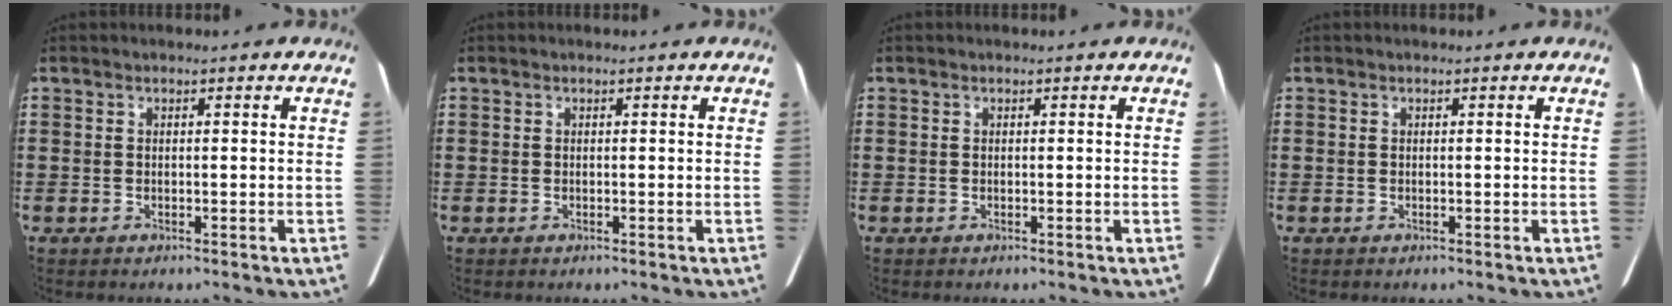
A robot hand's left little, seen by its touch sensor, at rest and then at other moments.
{"total": 0.0}
{"total": 0.0}
{"total": 0.0}